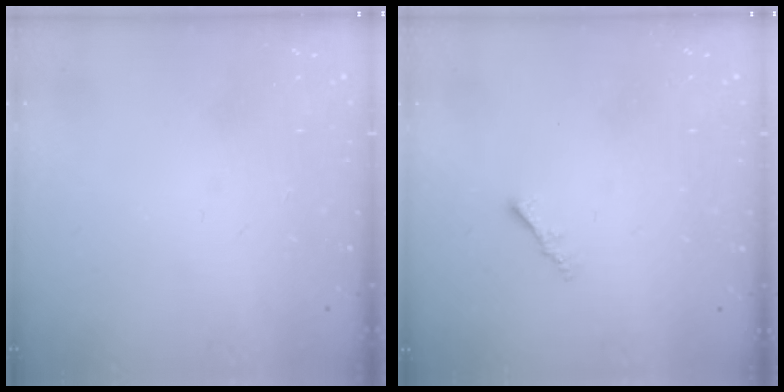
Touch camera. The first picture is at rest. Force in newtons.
{"total": 1.2, "press": 1.1, "slide": 0.4}